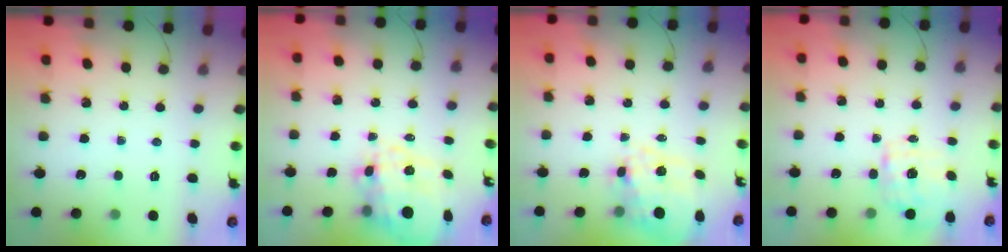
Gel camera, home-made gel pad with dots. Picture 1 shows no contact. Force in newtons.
{"total": 13.6, "press": 13.3, "slide": 2.9}
{"total": 12.3, "press": 12.0, "slide": 2.7}
{"total": 2.2, "press": 2.1, "slide": 0.4}